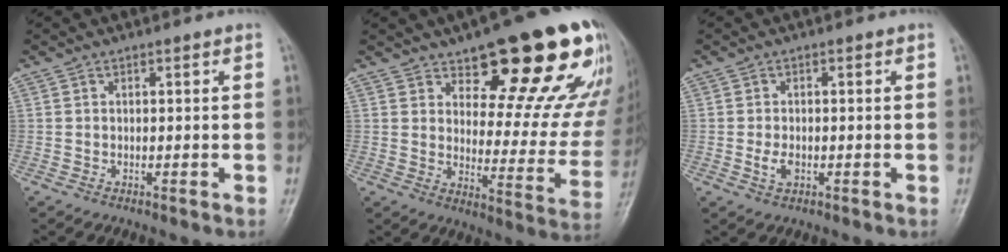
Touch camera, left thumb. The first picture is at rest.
{"total": 24.1, "force": [15.3, 8.3, 16.7], "torque": [-0.164, -0.086, 0.209]}
{"total": 2.7, "force": [-0.6, 1.7, 2.0], "torque": [-0.035, 0.000, -0.013]}